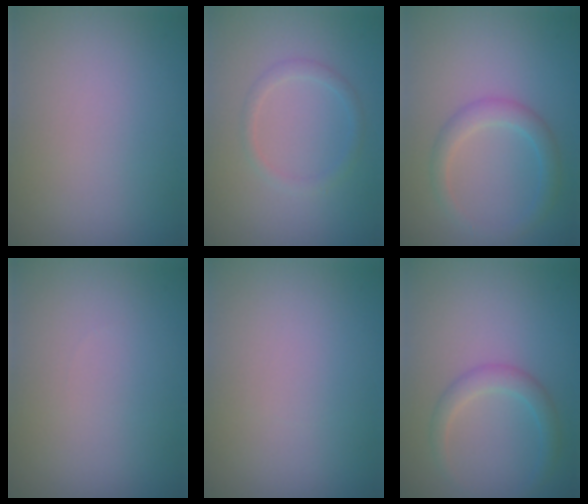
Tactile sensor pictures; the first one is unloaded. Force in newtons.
{"total": 1.3, "press": 1.3, "slide": 0.1}
{"total": 2.4, "press": 2.4, "slide": 0.0}
{"total": 0.0}
{"total": 0.0}
{"total": 2.1, "press": 2.1, "slide": 0.1}